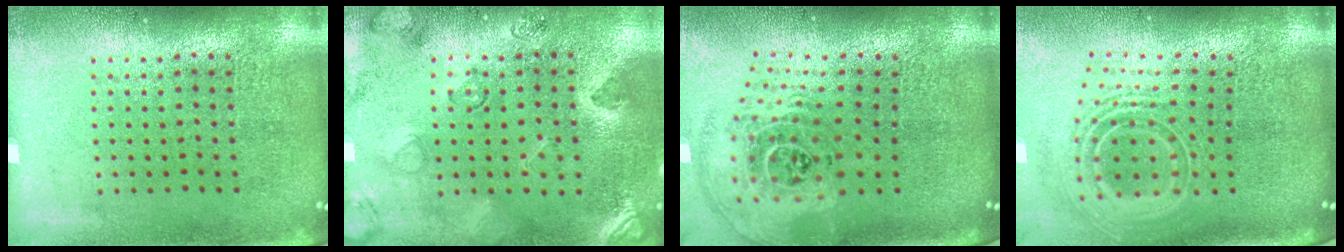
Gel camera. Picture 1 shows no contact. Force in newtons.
{"total": 2.3, "press": 1.9, "slide": 1.3}
{"total": 2.7, "press": 1.8, "slide": 1.9}
{"total": 2.7, "press": 1.8, "slide": 1.9}